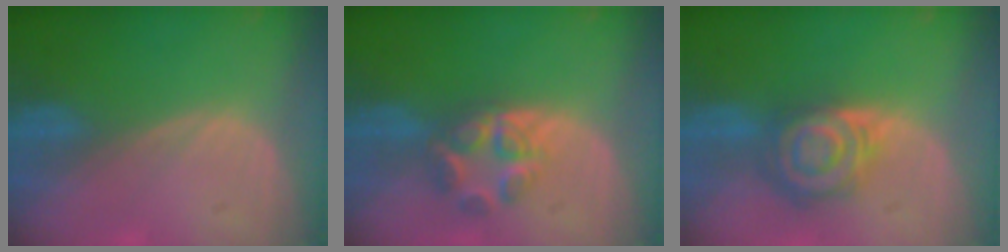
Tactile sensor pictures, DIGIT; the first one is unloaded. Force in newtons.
{"total": 5.9, "press": 5.5, "slide": 2.2}
{"total": 8.1, "press": 7.2, "slide": 3.8}